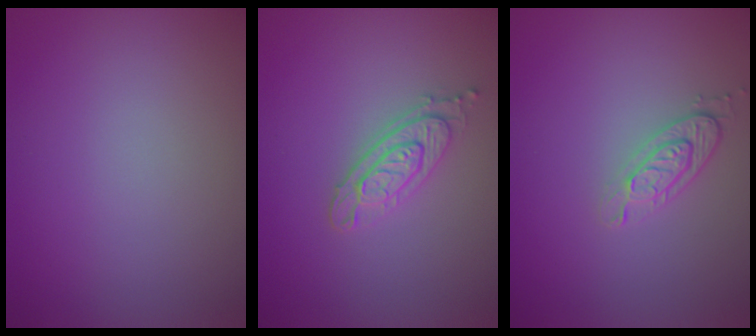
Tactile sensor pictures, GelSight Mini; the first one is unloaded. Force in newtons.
{"total": 2.9, "press": 2.6, "slide": 1.4}
{"total": 2.4, "press": 1.9, "slide": 1.4}